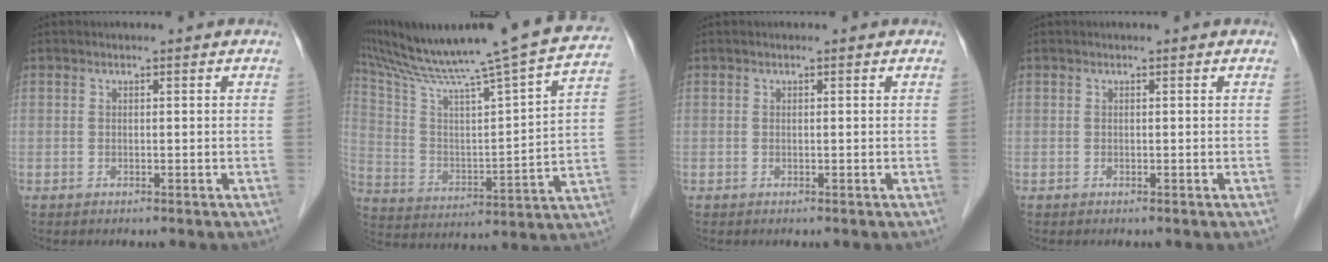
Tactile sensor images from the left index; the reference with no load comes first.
{"total": 25.0, "force": [21.7, -0.6, 12.5], "torque": [-0.213, -0.036, 0.322]}
{"total": 0.0}
{"total": 0.0}